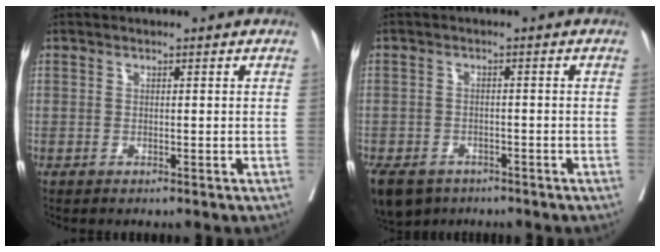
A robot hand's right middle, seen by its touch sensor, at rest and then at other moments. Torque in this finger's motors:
{"motor_torque": [0.29, -0.26, 0.14, 0.04]}